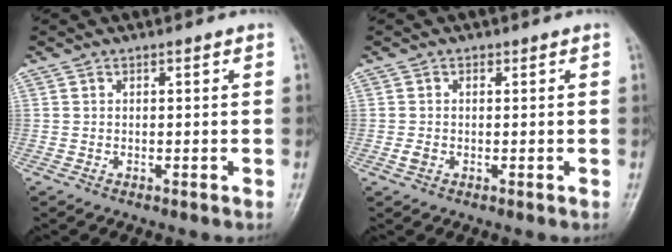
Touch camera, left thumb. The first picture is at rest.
{"total": 1.5, "force": [-0.2, 1.3, 0.8], "torque": [-0.012, 0.001, -0.003]}